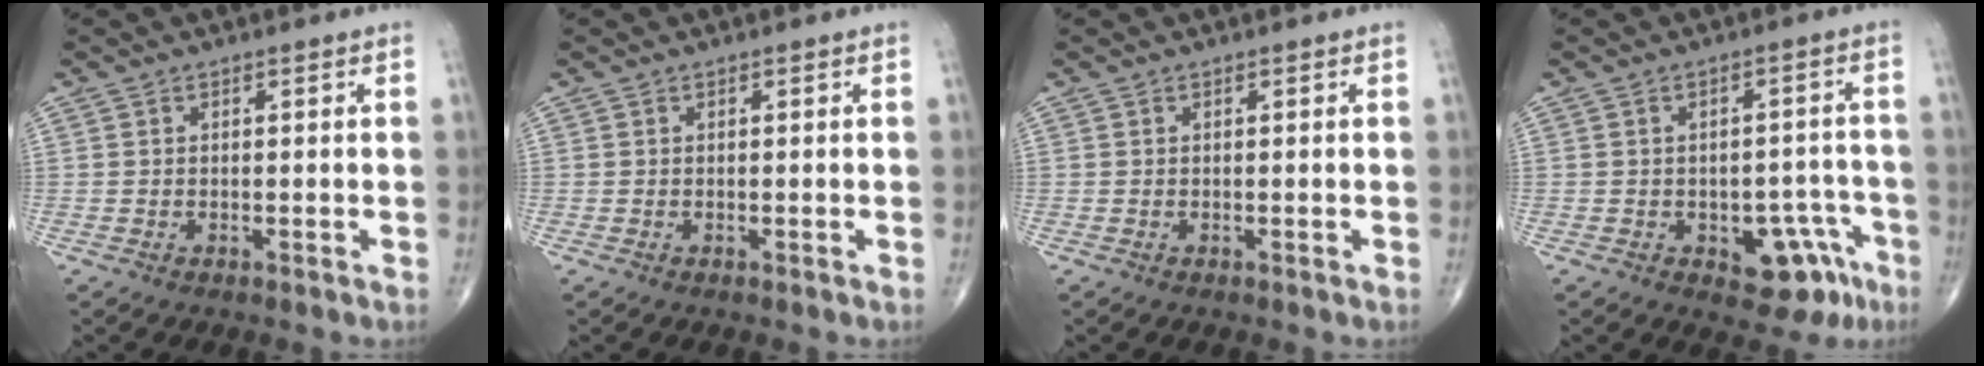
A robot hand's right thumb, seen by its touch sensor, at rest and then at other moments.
{"total": 0.0}
{"total": 0.0}
{"total": 9.6, "force": [-4.6, 5.5, 6.4], "torque": [-0.039, 0.037, -0.049]}